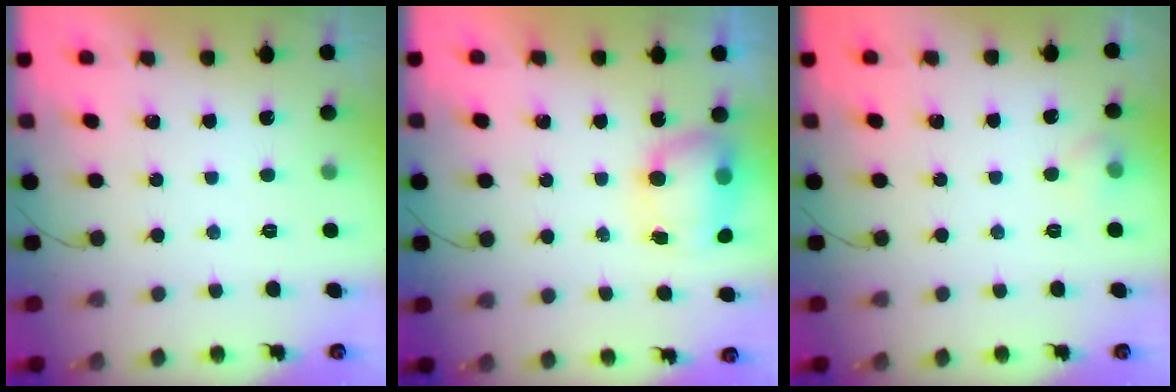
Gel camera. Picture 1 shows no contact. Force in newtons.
{"total": 7.3, "press": 7.2, "slide": 1.7}
{"total": 5.3, "press": 5.1, "slide": 1.5}